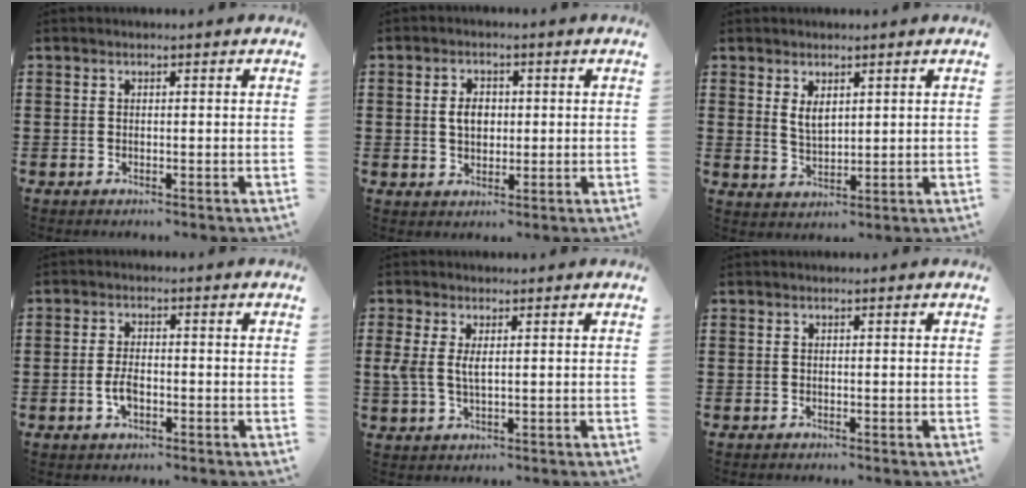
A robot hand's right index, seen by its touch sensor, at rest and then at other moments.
{"total": 3.5, "force": [0.2, 2.5, 2.5], "torque": [-0.046, 0.006, 0.001]}
{"total": 3.1, "force": [1.7, 1.6, 2.0], "torque": [-0.036, 0.001, 0.028]}
{"total": 3.1, "force": [-1.0, 1.4, 2.5], "torque": [-0.058, -0.002, -0.021]}
{"total": 3.2, "force": [0.7, 1.4, 2.8], "torque": [-0.071, 0.001, 0.008]}
{"total": 0.0}